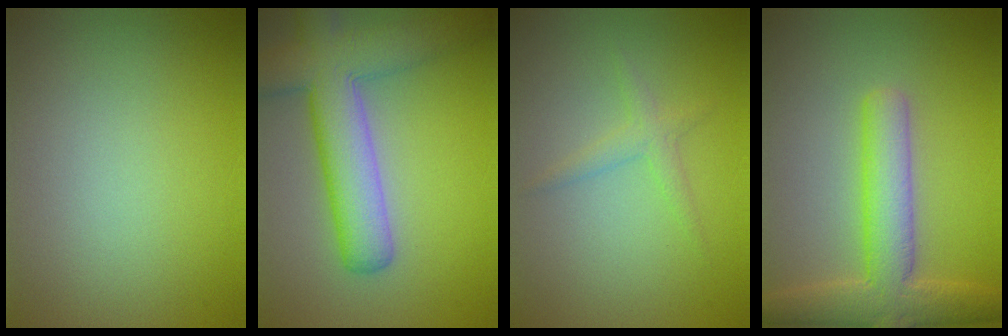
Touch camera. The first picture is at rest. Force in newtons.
{"total": 7.6, "press": 7.6, "slide": 0.5}
{"total": 1.4, "press": 1.4, "slide": 0.0}
{"total": 5.8, "press": 5.8, "slide": 0.3}